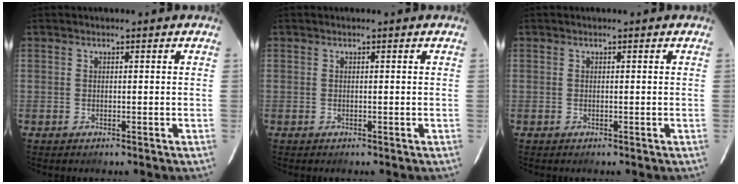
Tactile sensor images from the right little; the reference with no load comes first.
{"total": 0.0}
{"total": 0.0}